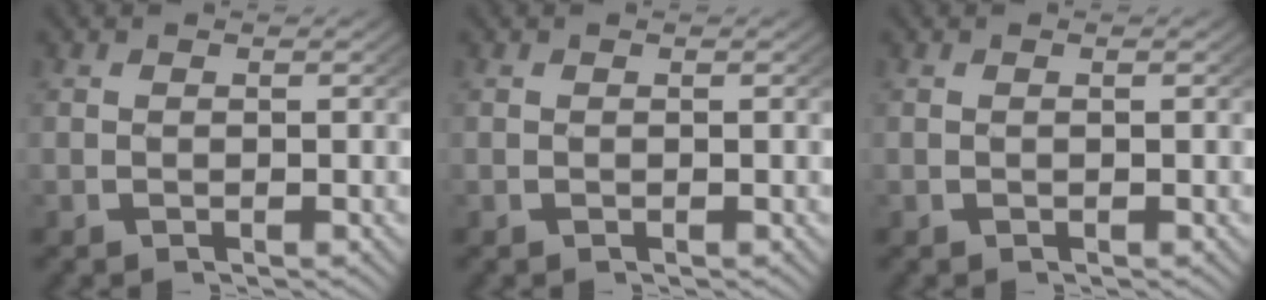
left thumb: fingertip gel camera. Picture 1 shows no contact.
{"total": 0.0}
{"total": 0.0}